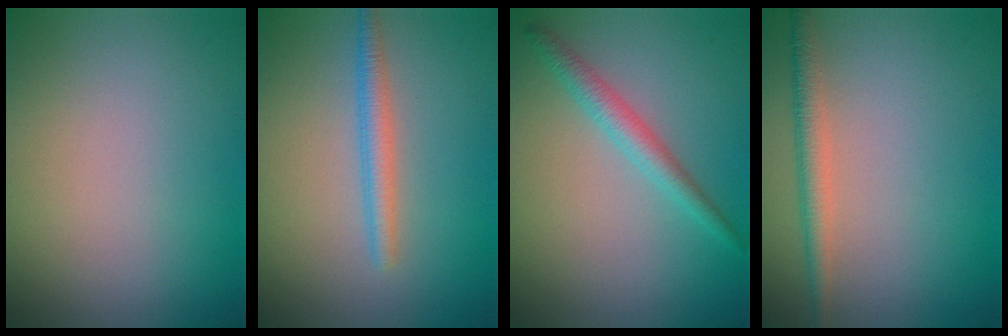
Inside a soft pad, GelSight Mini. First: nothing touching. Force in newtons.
{"total": 2.1, "press": 2.1, "slide": 0.2}
{"total": 2.2, "press": 2.2, "slide": 0.1}
{"total": 2.2, "press": 2.2, "slide": 0.0}